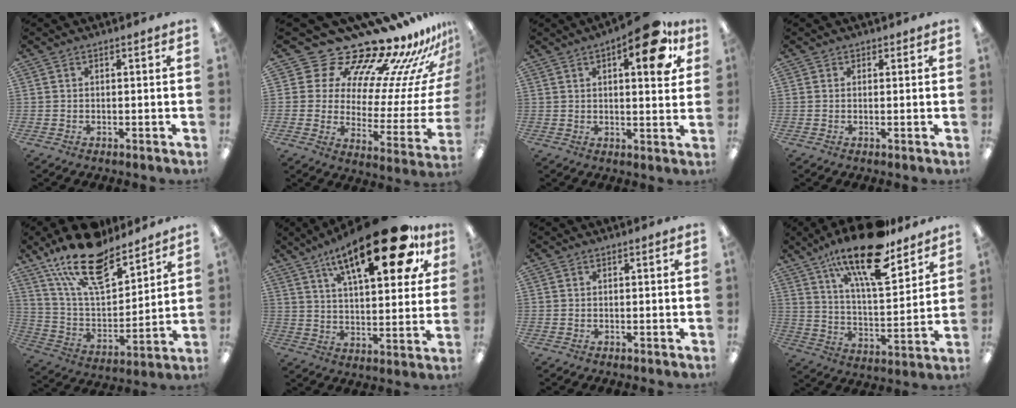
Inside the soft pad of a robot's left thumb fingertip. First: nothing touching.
{"total": 19.1, "force": [16.6, 7.3, 6.1], "torque": [-0.083, -0.156, 0.286]}
{"total": 13.8, "force": [7.0, 4.7, 11.0], "torque": [-0.137, -0.030, 0.104]}
{"total": 0.6, "force": [0.4, 0.4, -0.1], "torque": [0.003, 0.002, 0.007]}
{"total": 20.1, "force": [15.2, 7.9, 10.5], "torque": [-0.198, -0.089, 0.269]}
{"total": 24.8, "force": [14.4, 8.6, 18.3], "torque": [-0.274, -0.071, 0.225]}
{"total": 0.0}
{"total": 21.1, "force": [15.2, 6.4, 13.2], "torque": [-0.223, -0.090, 0.253]}